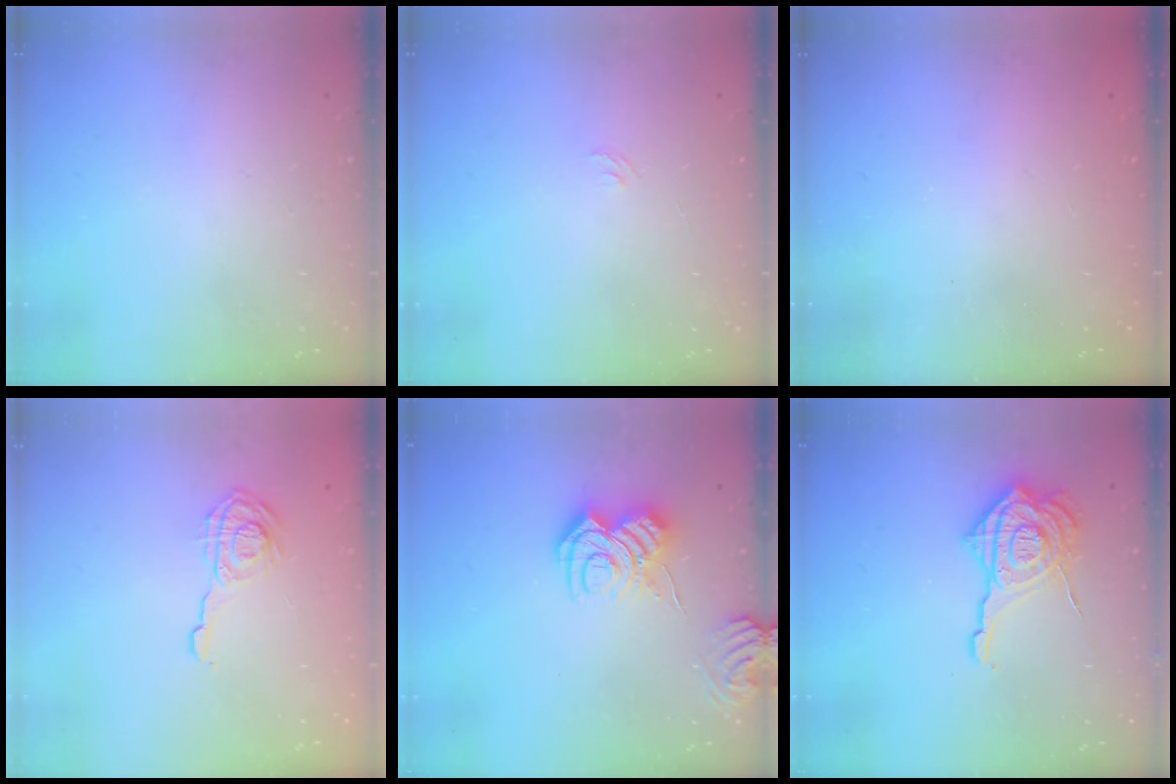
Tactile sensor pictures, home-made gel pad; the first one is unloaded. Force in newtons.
{"total": 4.0, "press": 4.0, "slide": 0.4}
{"total": 2.4, "press": 2.3, "slide": 0.8}
{"total": 8.2, "press": 8.2, "slide": 0.1}
{"total": 9.5, "press": 9.5, "slide": 1.0}
{"total": 18.1, "press": 18.0, "slide": 1.5}